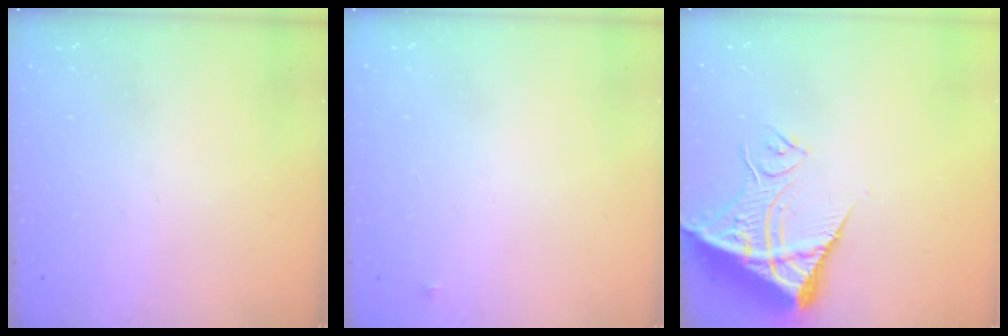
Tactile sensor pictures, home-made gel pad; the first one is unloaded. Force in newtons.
{"total": 3.1, "press": 3.1, "slide": 0.3}
{"total": 13.0, "press": 12.9, "slide": 1.8}